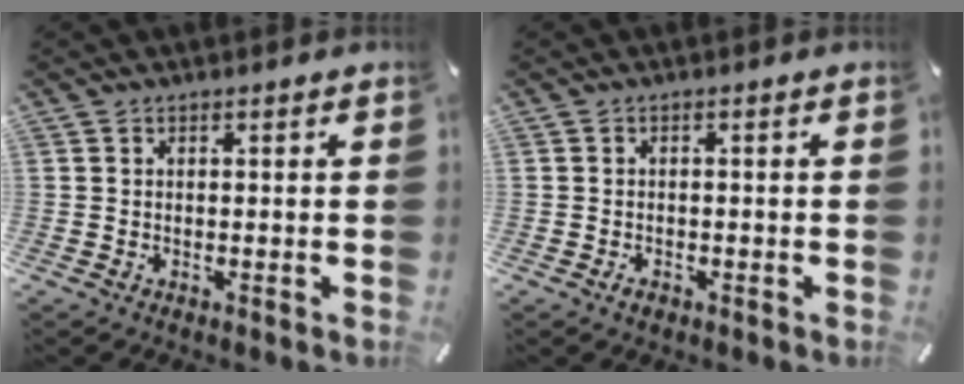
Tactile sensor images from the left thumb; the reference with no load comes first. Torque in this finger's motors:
{"motor_torque": [0.05, 0.82, 0.00, -0.01, 0.00]}